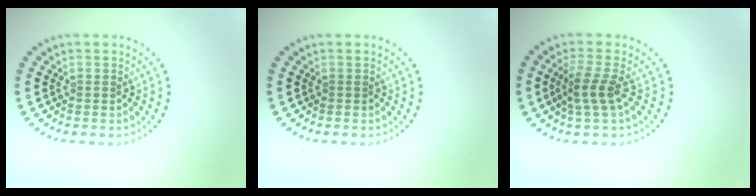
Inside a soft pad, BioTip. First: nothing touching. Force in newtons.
{"total": 0.0}
{"total": 2.4, "press": 2.1, "slide": 1.2}